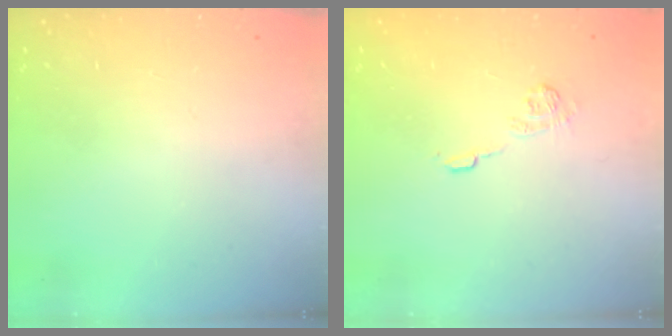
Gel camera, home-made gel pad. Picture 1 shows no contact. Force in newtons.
{"total": 9.2, "press": 9.2, "slide": 0.8}